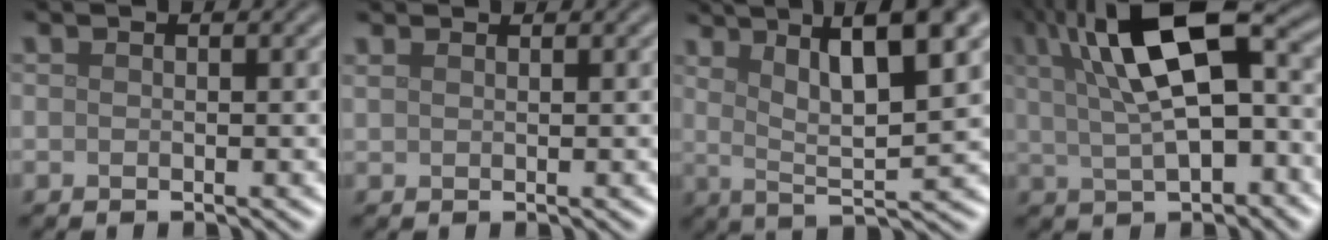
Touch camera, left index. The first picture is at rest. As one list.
[{"total": 1.7, "force": [1.5, 0.5, 0.5], "torque": [-0.020, 0.005, 0.027]}, {"total": 10.1, "force": [4.5, 2.2, 8.8], "torque": [-0.134, 0.016, 0.075]}, {"total": 11.9, "force": [2.9, 5.2, 10.3], "torque": [-0.183, 0.014, 0.047]}]